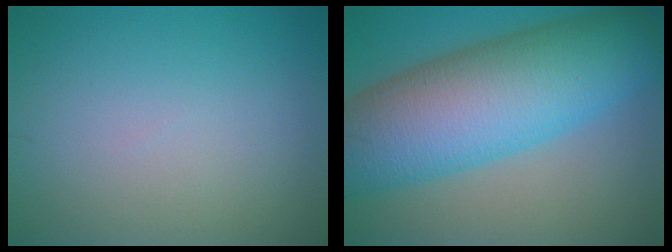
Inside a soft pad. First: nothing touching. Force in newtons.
{"total": 13.4, "press": 13.4, "slide": 0.1}